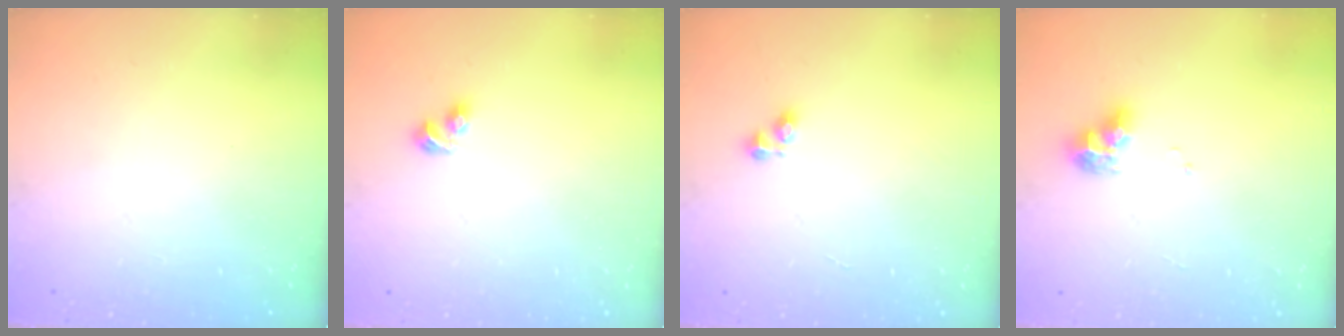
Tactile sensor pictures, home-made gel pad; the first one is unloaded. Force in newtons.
{"total": 3.8, "press": 3.8, "slide": 0.3}
{"total": 2.6, "press": 2.6, "slide": 0.4}
{"total": 7.7, "press": 7.7, "slide": 0.6}